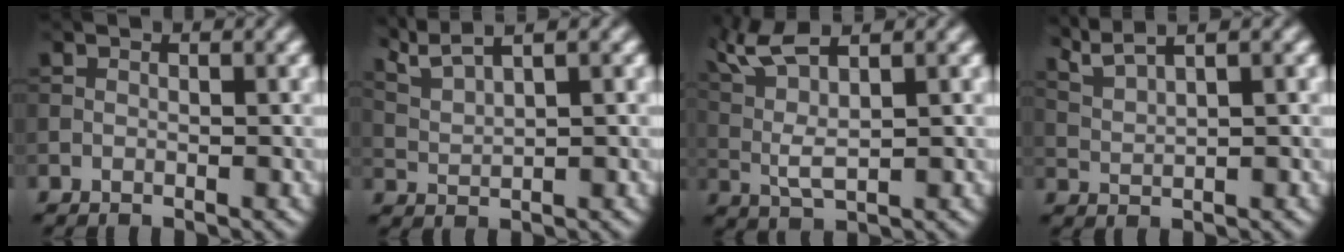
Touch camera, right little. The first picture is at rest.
{"total": 3.9, "force": [3.1, 0.3, 2.3], "torque": [-0.065, 0.021, 0.068]}
{"total": 4.6, "force": [2.6, 0.6, 3.8], "torque": [-0.096, 0.016, 0.075]}
{"total": 3.5, "force": [2.7, 0.3, 2.2], "torque": [-0.055, 0.019, 0.059]}